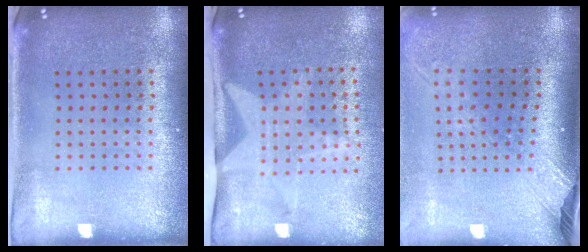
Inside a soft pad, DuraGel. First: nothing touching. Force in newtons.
{"total": 2.1, "press": 1.5, "slide": 1.4}
{"total": 2.5, "press": 1.9, "slide": 1.7}